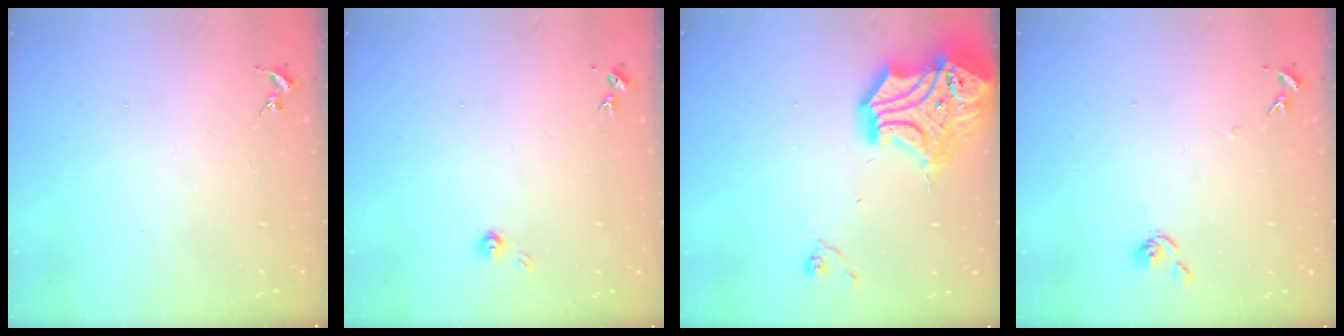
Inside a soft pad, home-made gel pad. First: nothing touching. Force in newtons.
{"total": 4.3, "press": 4.3, "slide": 0.3}
{"total": 21.9, "press": 21.7, "slide": 2.9}
{"total": 6.7, "press": 6.7, "slide": 0.6}